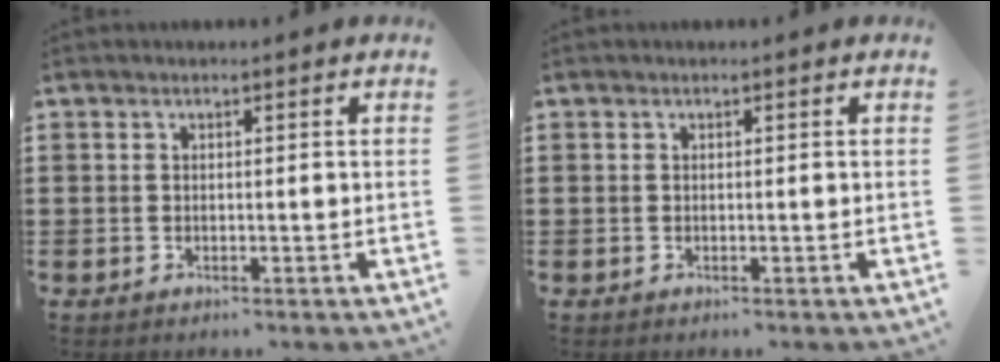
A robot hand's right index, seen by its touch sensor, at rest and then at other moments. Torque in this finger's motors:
{"motor_torque": [0.00, 0.00, 0.00, 0.00]}